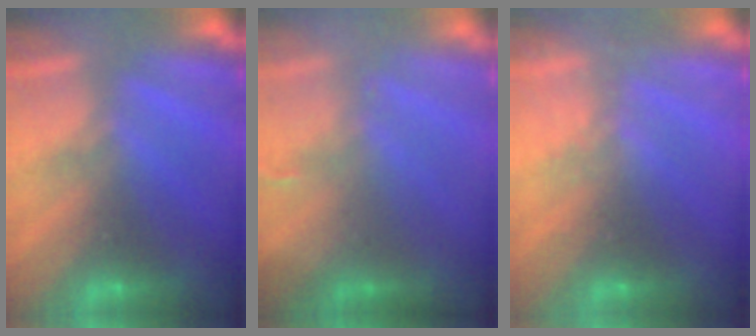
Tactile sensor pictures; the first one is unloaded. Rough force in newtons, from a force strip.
{"total": 2.6}
{"total": 2.2}